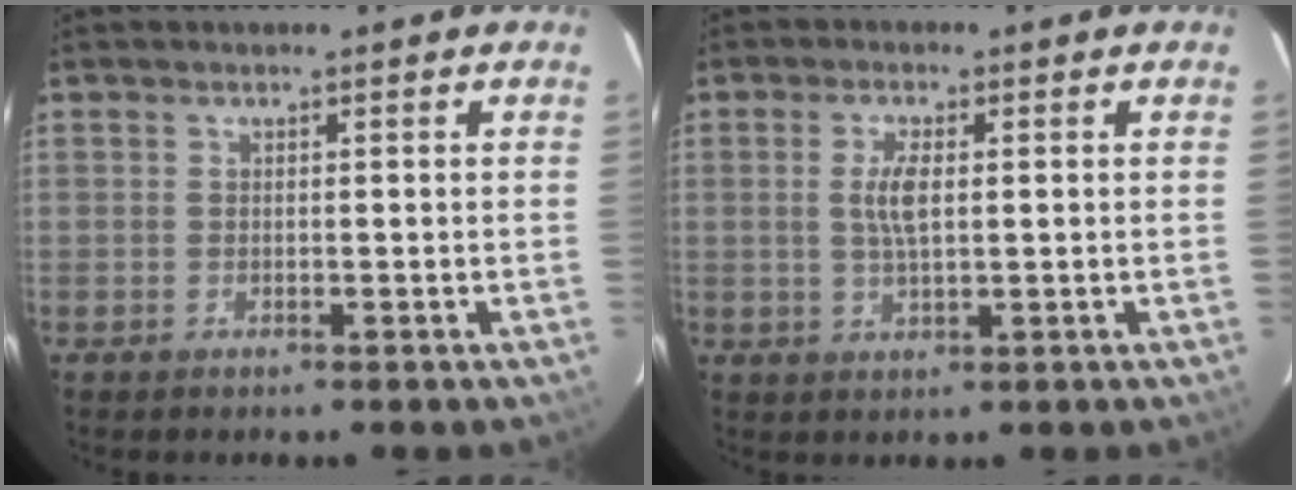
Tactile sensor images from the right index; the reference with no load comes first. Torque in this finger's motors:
{"motor_torque": [0.24, 0.10, 0.17, 0.09]}